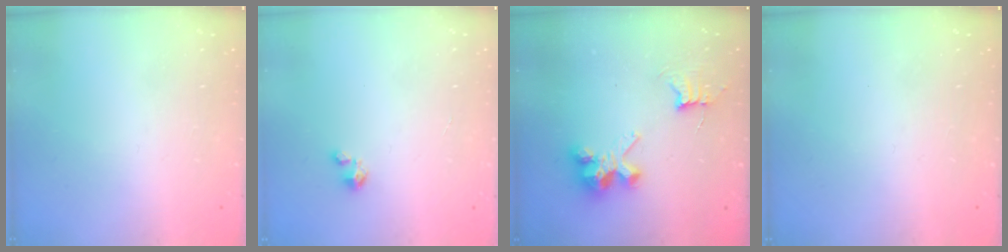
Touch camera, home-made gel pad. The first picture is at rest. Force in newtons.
{"total": 1.8, "press": 1.8, "slide": 0.1}
{"total": 8.7, "press": 8.7, "slide": 0.6}
{"total": 0.0}